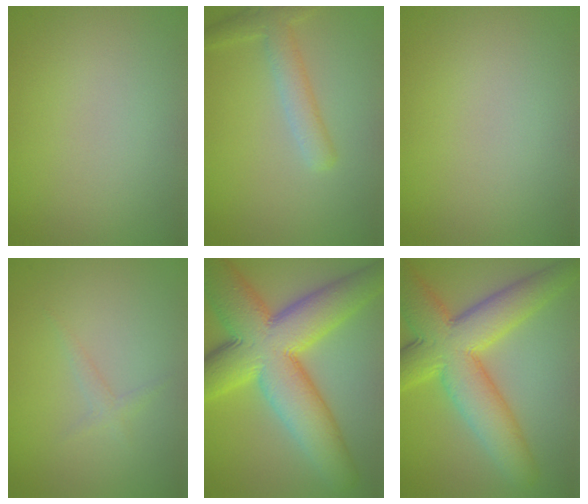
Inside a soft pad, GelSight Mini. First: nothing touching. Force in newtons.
{"total": 2.9, "press": 2.9, "slide": 0.1}
{"total": 0.0}
{"total": 0.9, "press": 0.9, "slide": 0.1}
{"total": 13.4, "press": 13.4, "slide": 0.3}
{"total": 10.0, "press": 10.0, "slide": 0.2}